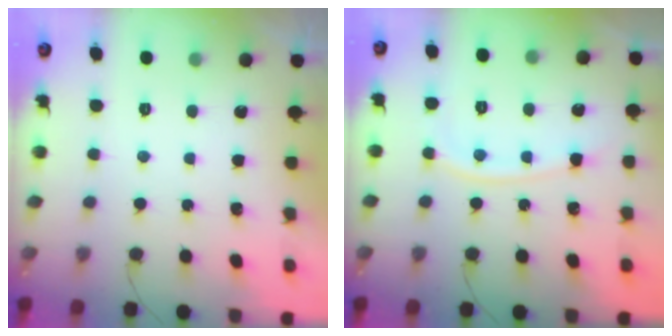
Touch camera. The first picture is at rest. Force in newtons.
{"total": 8.9, "press": 8.9, "slide": 1.0}